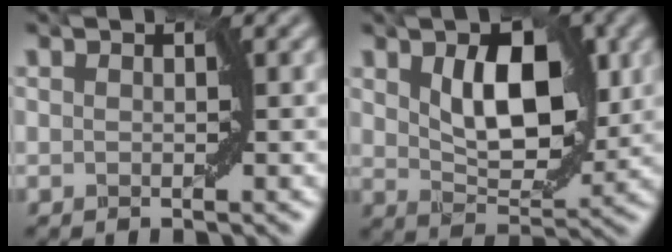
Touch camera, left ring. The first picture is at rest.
{"total": 7.6, "force": [2.1, 4.0, 6.1], "torque": [-0.102, -0.004, 0.041]}